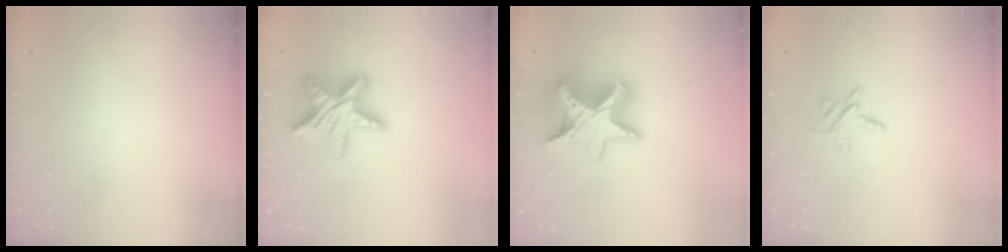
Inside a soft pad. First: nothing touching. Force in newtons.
{"total": 16.9, "press": 16.9, "slide": 1.1}
{"total": 16.7, "press": 16.7, "slide": 1.5}
{"total": 5.3, "press": 5.2, "slide": 0.6}